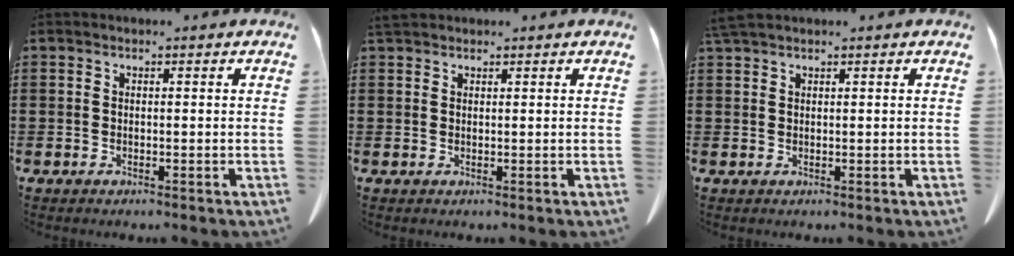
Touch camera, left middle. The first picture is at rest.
{"total": 1.5, "force": [1.4, 0.5, 0.5], "torque": [-0.015, 0.002, 0.028]}
{"total": 1.7, "force": [1.5, 0.1, 0.9], "torque": [-0.023, -0.002, 0.029]}